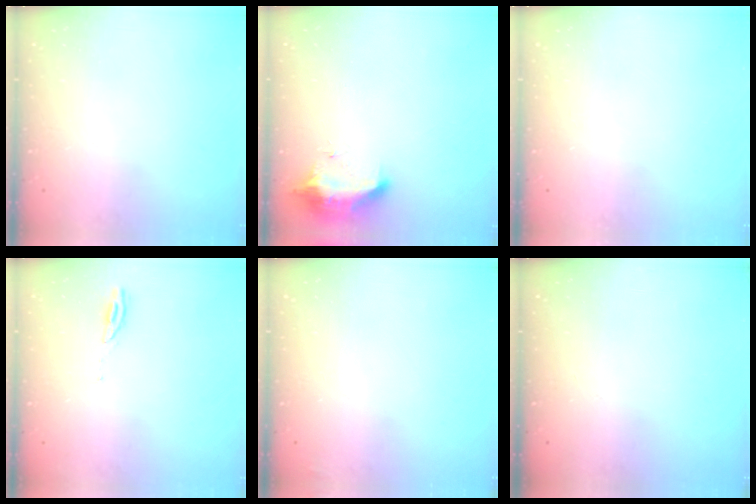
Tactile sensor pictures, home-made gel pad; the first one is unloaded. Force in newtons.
{"total": 9.1, "press": 9.1, "slide": 0.0}
{"total": 0.0}
{"total": 3.3, "press": 3.3, "slide": 0.3}
{"total": 2.3, "press": 2.2, "slide": 0.8}
{"total": 0.0}